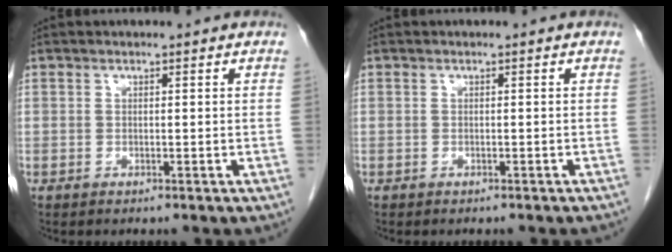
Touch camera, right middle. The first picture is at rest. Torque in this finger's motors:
{"motor_torque": [0.04, -0.04, -0.05, 0.00]}